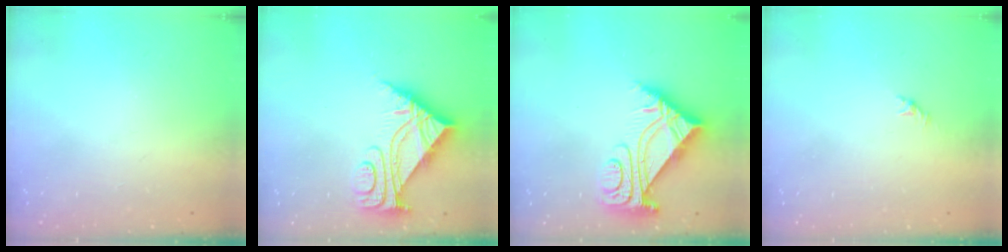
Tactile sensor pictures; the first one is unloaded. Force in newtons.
{"total": 7.1, "press": 7.0, "slide": 0.7}
{"total": 8.9, "press": 8.8, "slide": 1.1}
{"total": 0.0}